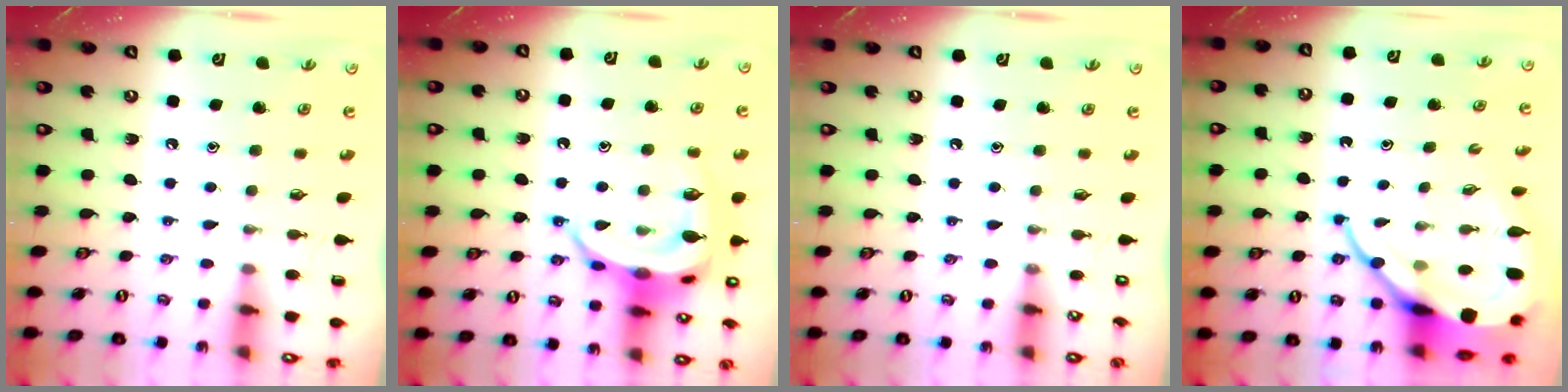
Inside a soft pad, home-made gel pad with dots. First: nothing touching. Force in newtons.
{"total": 18.7, "press": 18.7, "slide": 0.3}
{"total": 0.0}
{"total": 12.9, "press": 12.8, "slide": 1.1}